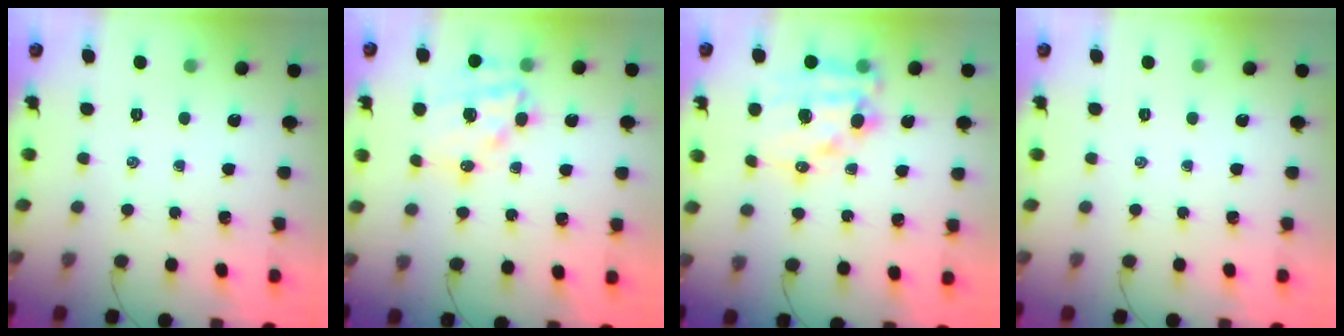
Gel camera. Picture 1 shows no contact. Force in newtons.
{"total": 14.1, "press": 13.8, "slide": 3.3}
{"total": 16.3, "press": 15.9, "slide": 3.7}
{"total": 0.0}